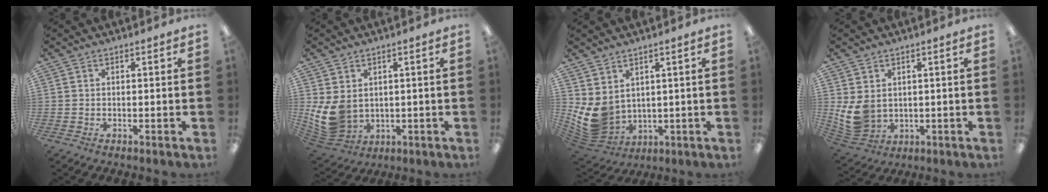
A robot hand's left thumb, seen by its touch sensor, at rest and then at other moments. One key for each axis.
{"total": 9.4, "fx": 1.4, "fy": 7.3, "fz": 5.8, "tx": -0.145, "ty": -0.014, "tz": 0.030}
{"total": 8.5, "fx": 2.2, "fy": 6.5, "fz": 5.1, "tx": -0.139, "ty": -0.026, "tz": 0.051}
{"total": 7.9, "fx": 1.6, "fy": 6.0, "fz": 4.8, "tx": -0.114, "ty": -0.008, "tz": 0.034}